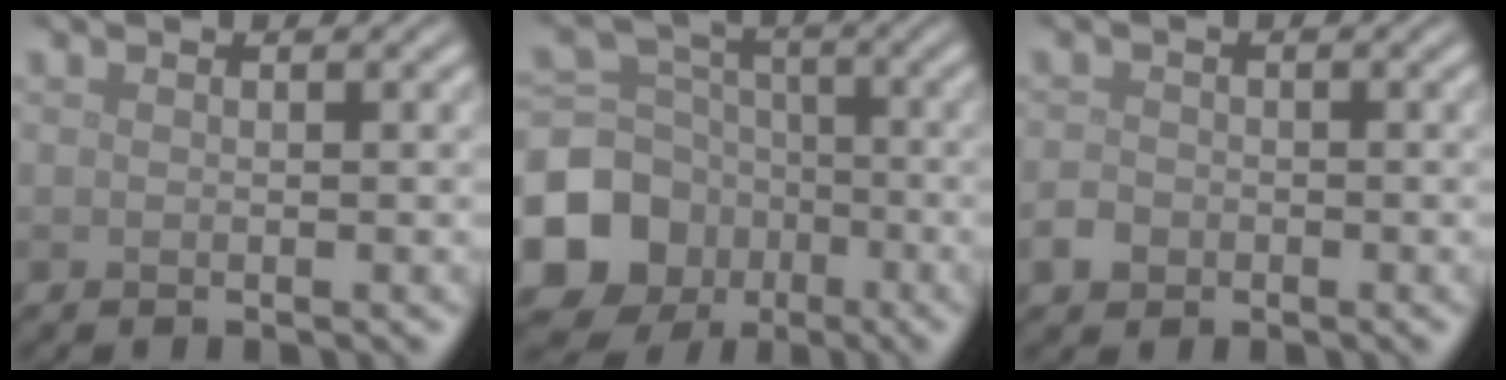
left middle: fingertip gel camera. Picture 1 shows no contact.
{"total": 10.2, "force": [-4.0, 8.8, 3.2], "torque": [-0.092, -0.021, -0.088]}
{"total": 1.6, "force": [-0.7, 1.2, 0.6], "torque": [-0.008, 0.000, -0.017]}